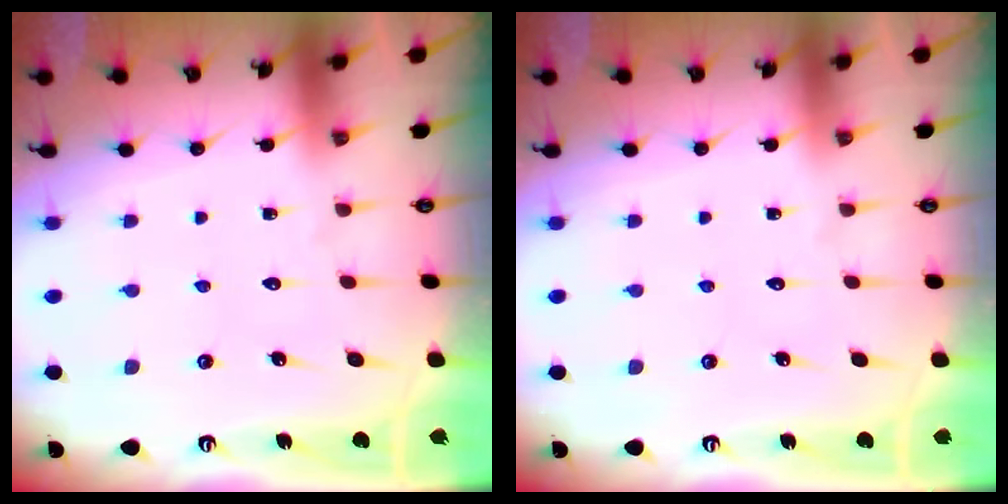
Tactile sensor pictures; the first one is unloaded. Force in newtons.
{"total": 0.0}